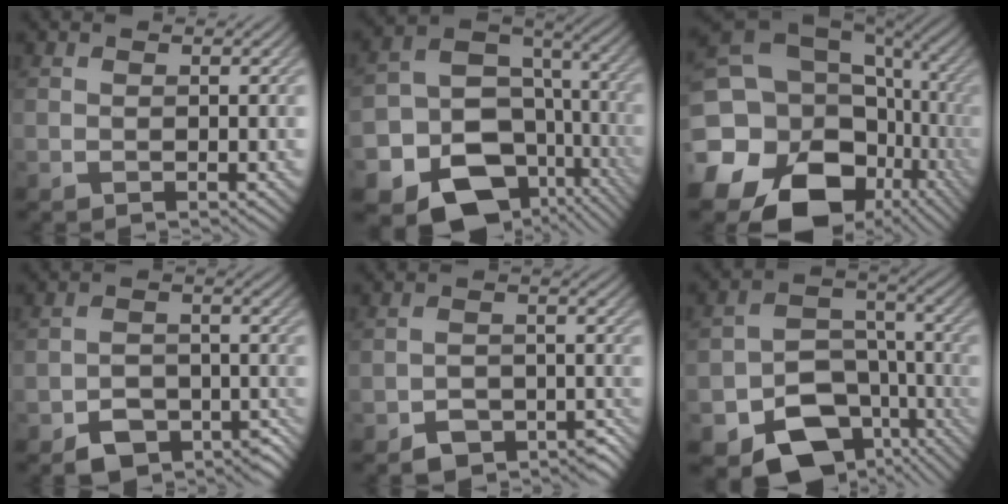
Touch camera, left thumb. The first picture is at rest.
{"total": 19.9, "force": [-8.8, 15.6, 8.7], "torque": [-0.177, -0.062, -0.115]}
{"total": 22.0, "force": [-4.6, 17.6, 12.3], "torque": [-0.249, -0.039, -0.063]}
{"total": 6.8, "force": [-4.5, 4.0, 3.2], "torque": [-0.050, -0.017, -0.076]}
{"total": 5.7, "force": [-4.0, 3.1, 2.6], "torque": [-0.038, -0.011, -0.068]}
{"total": 14.2, "force": [-6.9, 9.6, 7.8], "torque": [-0.126, -0.051, -0.107]}